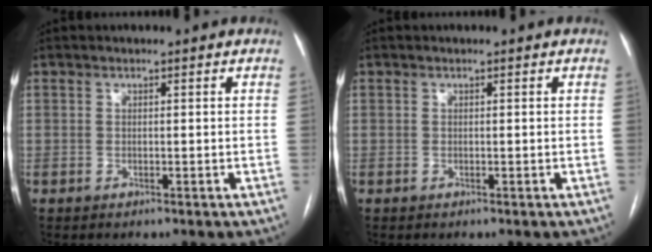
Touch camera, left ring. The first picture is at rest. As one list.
[{"total": 0.0}]